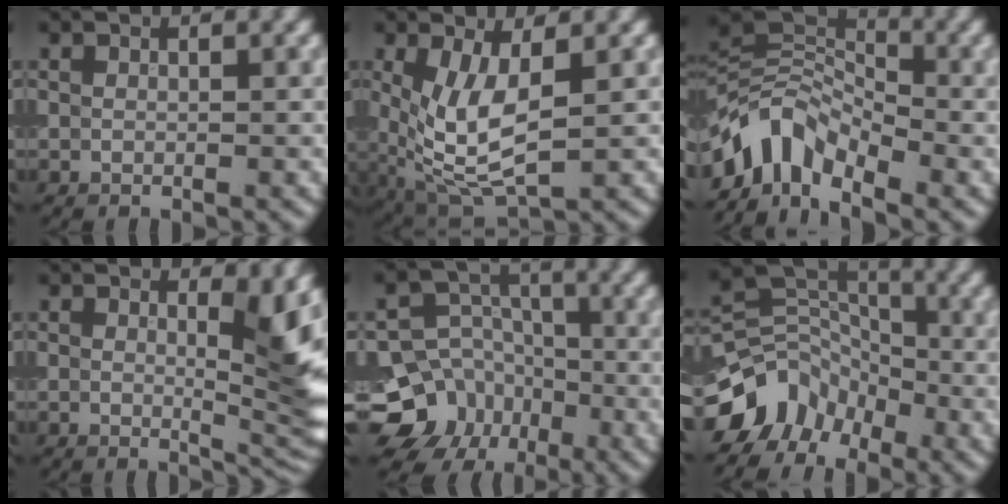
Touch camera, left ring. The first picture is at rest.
{"total": 6.2, "force": [0.4, 2.6, 5.7], "torque": [-0.130, -0.012, 0.012]}
{"total": 5.8, "force": [-3.6, 3.4, 3.1], "torque": [-0.042, 0.005, -0.080]}
{"total": 6.5, "force": [0.8, 2.3, 6.0], "torque": [-0.079, -0.007, 0.013]}
{"total": 10.7, "force": [-5.8, 8.8, 2.2], "torque": [-0.038, -0.013, -0.119]}
{"total": 6.7, "force": [-3.9, 4.7, 2.6], "torque": [-0.037, 0.004, -0.082]}